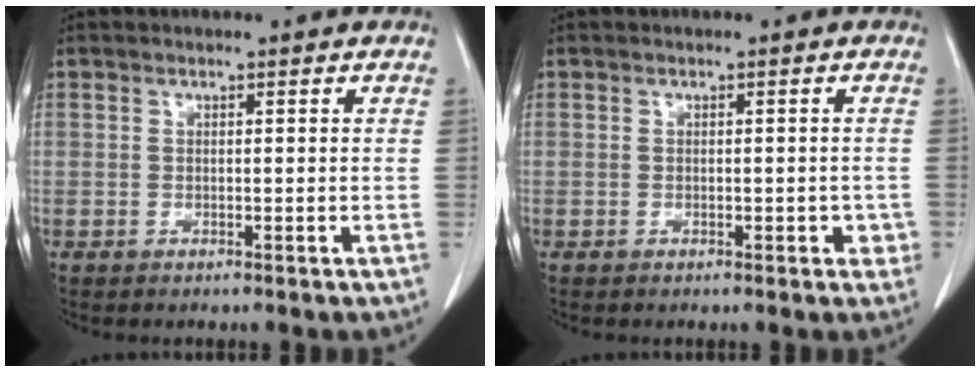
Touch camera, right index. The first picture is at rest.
{"total": 2.2, "force": [-0.6, 1.4, 1.5], "torque": [-0.008, 0.012, -0.003]}